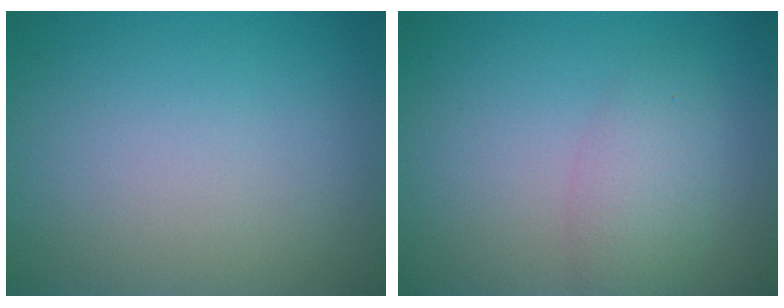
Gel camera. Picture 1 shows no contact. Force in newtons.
{"total": 3.0, "press": 3.0, "slide": 0.0}